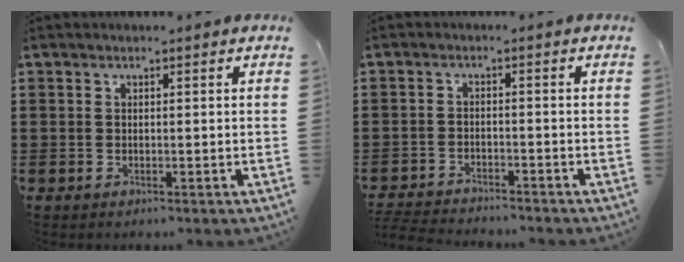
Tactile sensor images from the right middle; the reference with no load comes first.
{"total": 3.4, "force": [-3.4, 0.1, 0.3], "torque": [-0.015, -0.003, -0.074]}